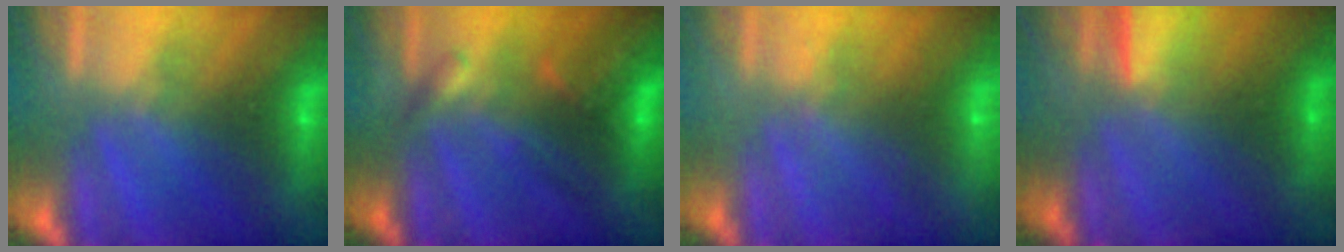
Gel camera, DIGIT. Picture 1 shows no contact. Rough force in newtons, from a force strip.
{"total": 2.7}
{"total": 2.0}
{"total": 1.4}